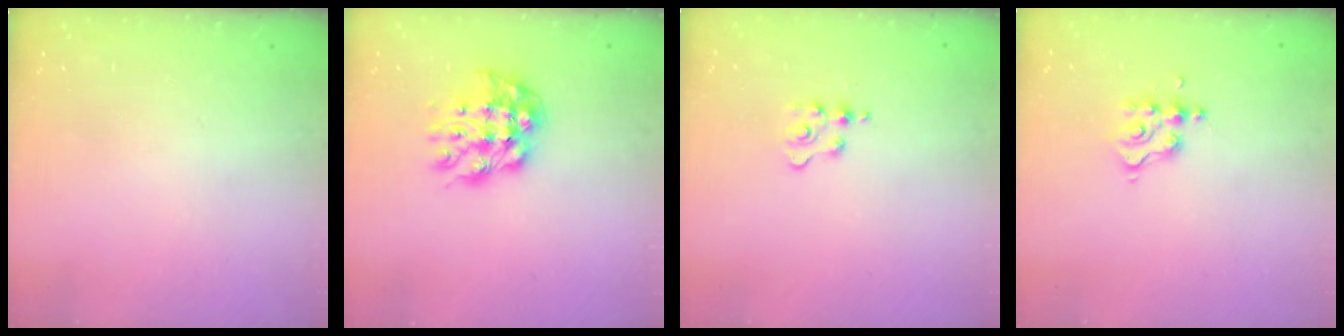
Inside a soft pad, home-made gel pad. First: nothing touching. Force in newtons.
{"total": 12.0, "press": 12.0, "slide": 0.9}
{"total": 3.0, "press": 3.0, "slide": 0.5}
{"total": 3.8, "press": 3.8, "slide": 0.2}